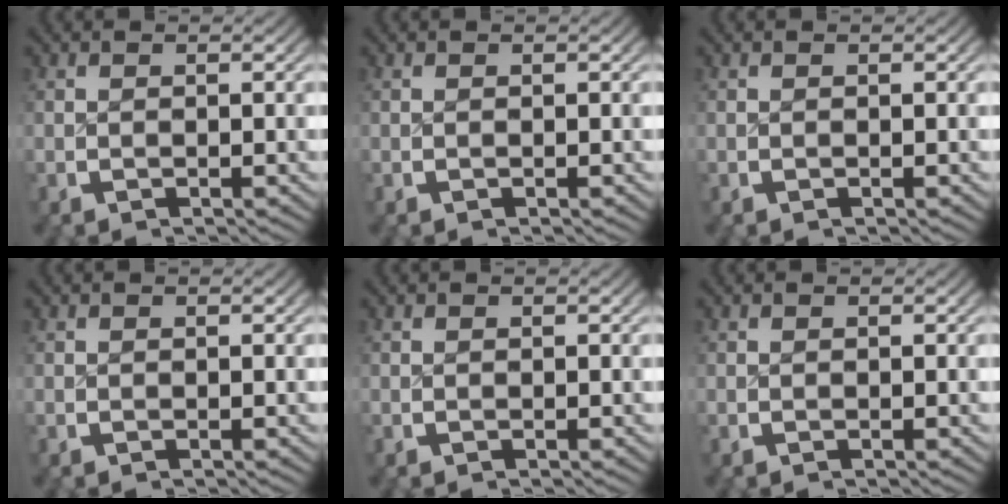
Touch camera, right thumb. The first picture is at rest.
{"total": 0.0}
{"total": 0.0}
{"total": 0.0}
{"total": 0.0}
{"total": 0.0}